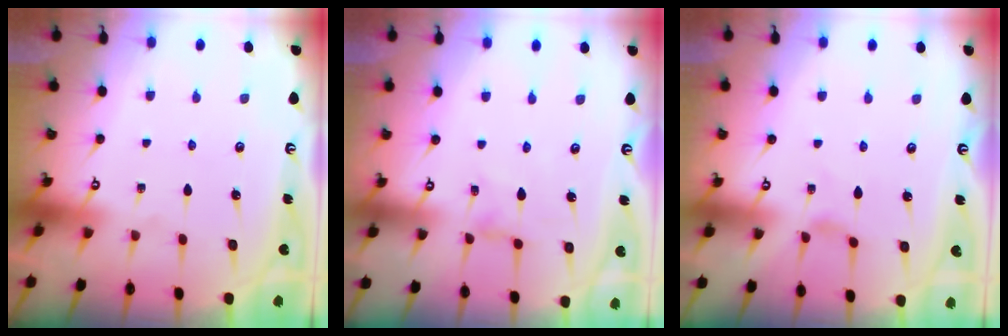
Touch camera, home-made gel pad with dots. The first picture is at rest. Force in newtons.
{"total": 1.5, "press": 1.4, "slide": 0.4}
{"total": 0.0}